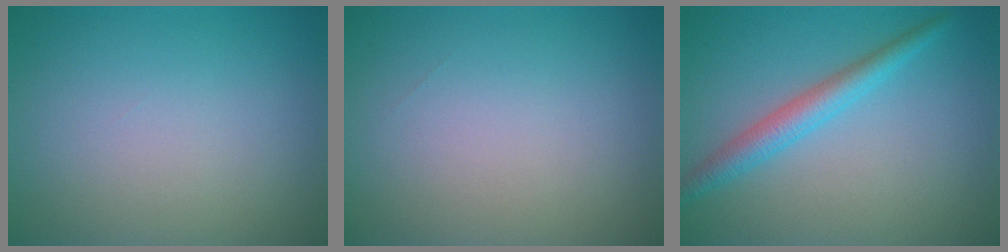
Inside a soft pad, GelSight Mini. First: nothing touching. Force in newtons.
{"total": 0.0}
{"total": 2.9, "press": 2.9, "slide": 0.1}